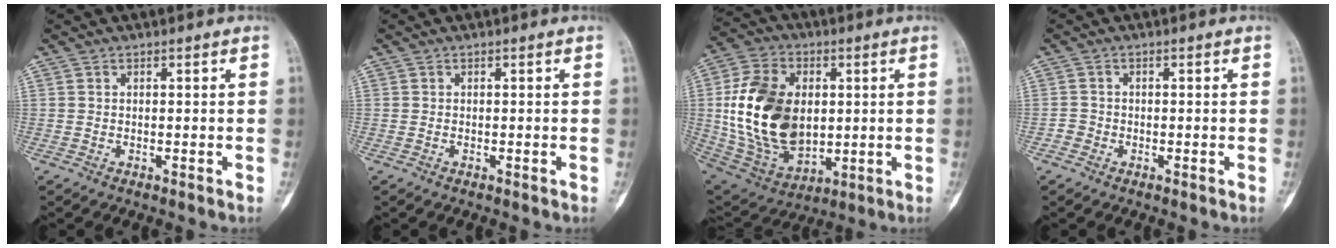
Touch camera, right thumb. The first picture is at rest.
{"total": 0.0}
{"total": 22.0, "force": [1.5, 14.6, 16.3], "torque": [-0.294, -0.011, 0.046]}
{"total": 1.3, "force": [-0.8, 1.0, 0.0], "torque": [0.005, 0.004, -0.021]}